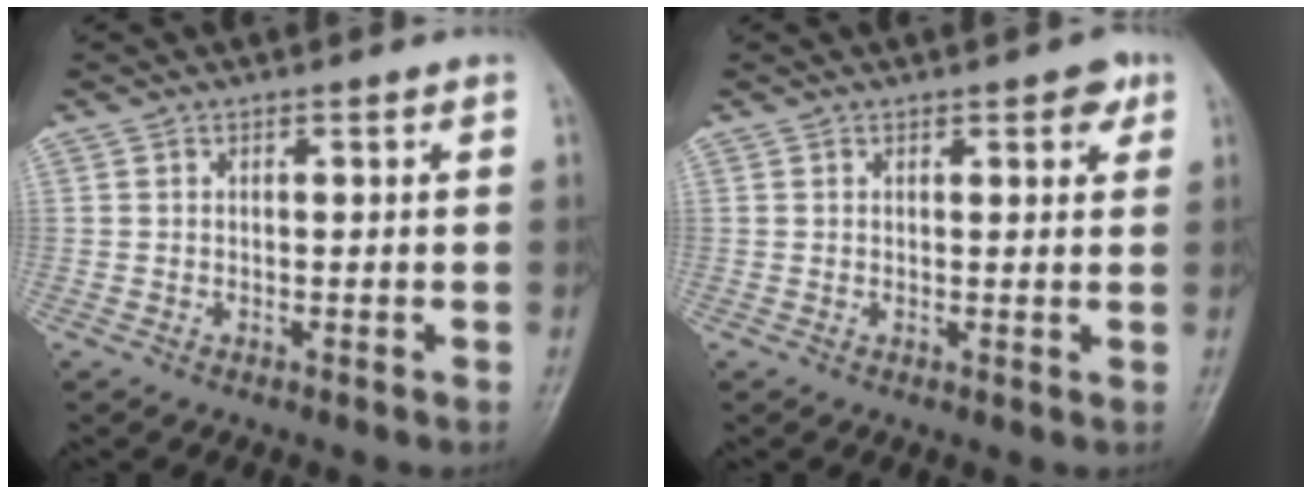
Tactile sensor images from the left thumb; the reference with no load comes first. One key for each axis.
{"total": 3.0, "fx": 1.6, "fy": 1.4, "fz": 2.1, "tx": -0.013, "ty": -0.004, "tz": 0.016}